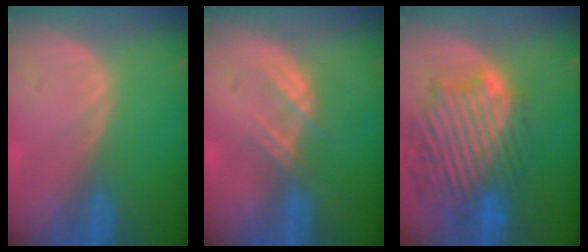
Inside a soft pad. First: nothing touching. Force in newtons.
{"total": 2.7, "press": 2.7, "slide": 0.3}
{"total": 13.1, "press": 11.6, "slide": 6.2}